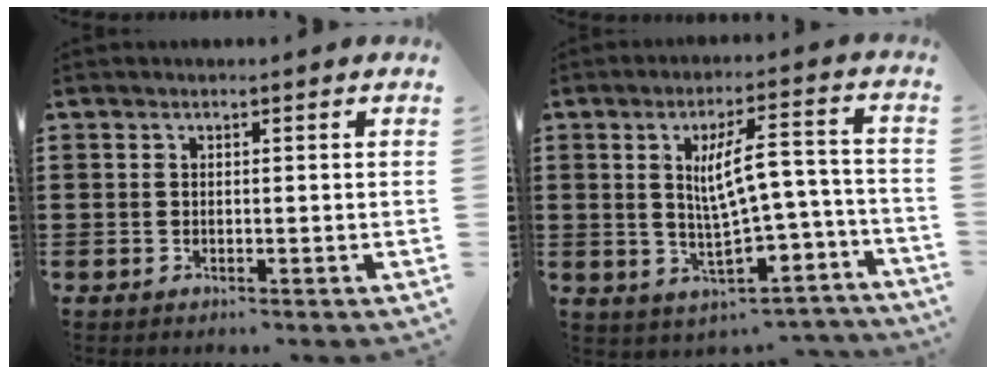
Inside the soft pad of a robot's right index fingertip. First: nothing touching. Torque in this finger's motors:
{"motor_torque": [1.04, 0.22, 0.69, 0.20]}